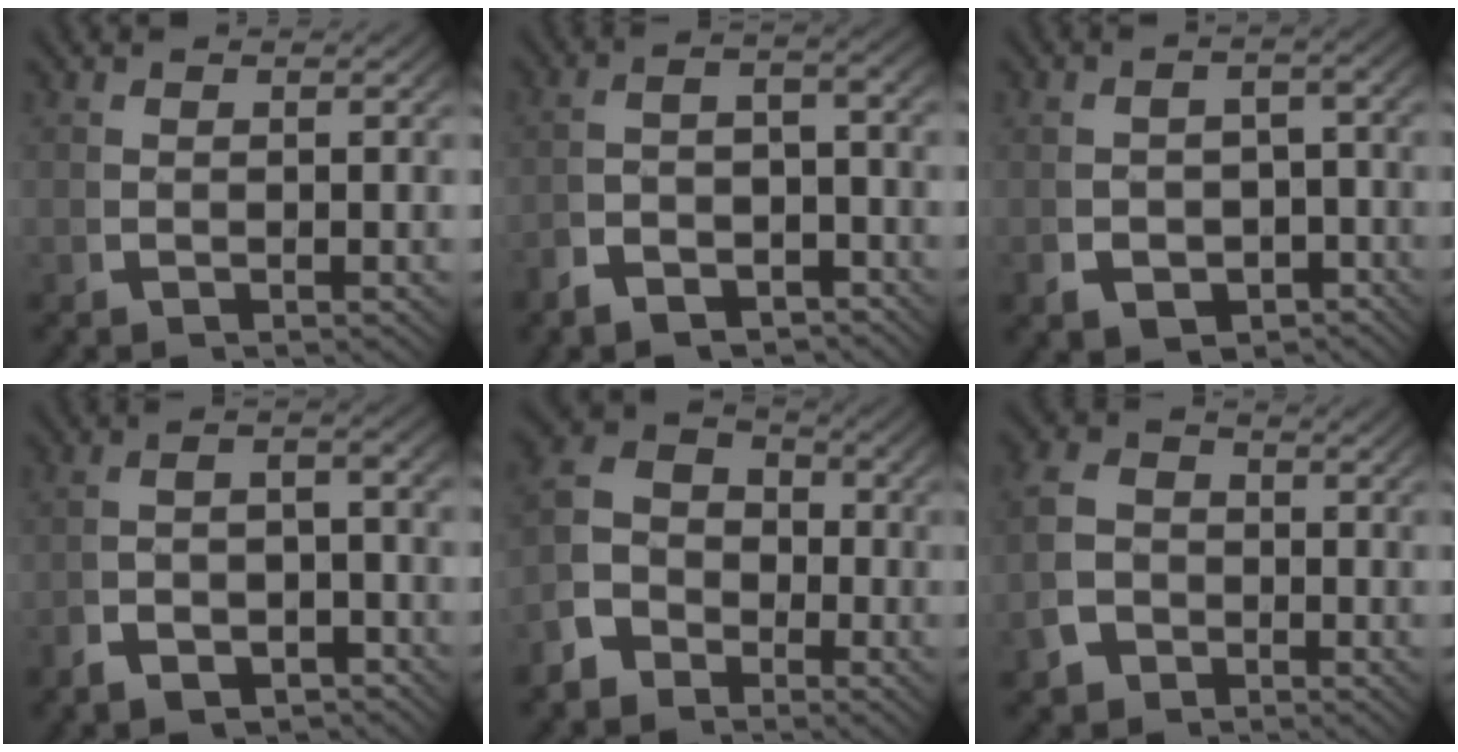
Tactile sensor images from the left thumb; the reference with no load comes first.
{"total": 4.1, "force": [-2.2, 2.0, 2.8], "torque": [-0.042, 0.001, -0.038]}
{"total": 5.5, "force": [-2.2, 3.8, 3.3], "torque": [-0.050, -0.025, -0.023]}
{"total": 4.0, "force": [-2.1, 2.0, 2.8], "torque": [-0.043, 0.000, -0.034]}
{"total": 9.3, "force": [-0.4, 7.6, 5.3], "torque": [-0.075, 0.007, -0.025]}
{"total": 5.1, "force": [-1.3, 4.5, 1.8], "torque": [-0.037, -0.013, -0.020]}